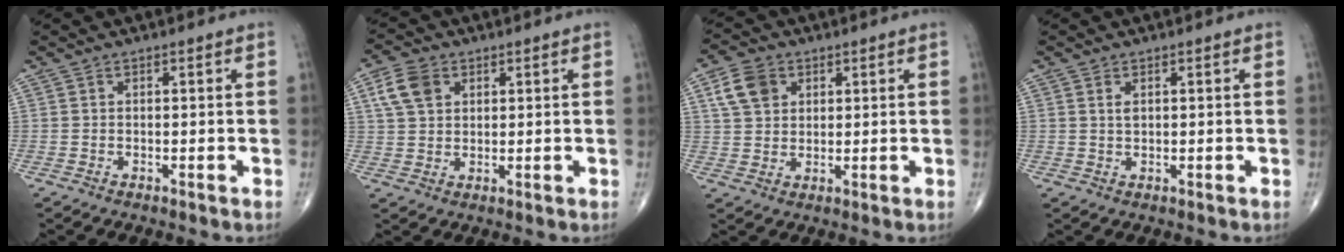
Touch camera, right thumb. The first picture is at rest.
{"total": 6.5, "force": [2.6, 4.6, 3.8], "torque": [-0.064, 0.002, 0.049]}
{"total": 6.9, "force": [2.7, 5.1, 3.6], "torque": [-0.052, -0.001, 0.051]}
{"total": 1.5, "force": [0.6, 0.8, 1.1], "torque": [-0.021, -0.001, 0.013]}